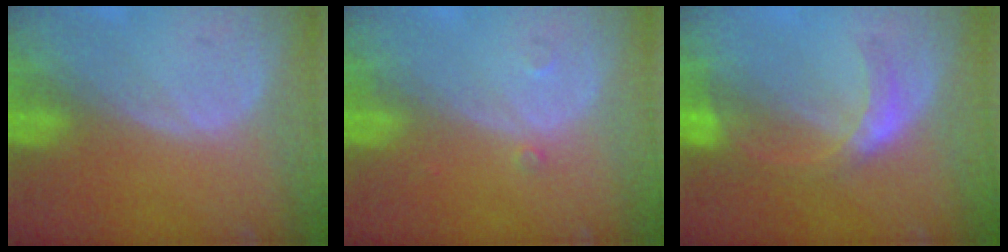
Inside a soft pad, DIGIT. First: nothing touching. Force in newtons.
{"total": 0.8, "press": 0.8, "slide": 0.1}
{"total": 5.5, "press": 5.2, "slide": 2.0}